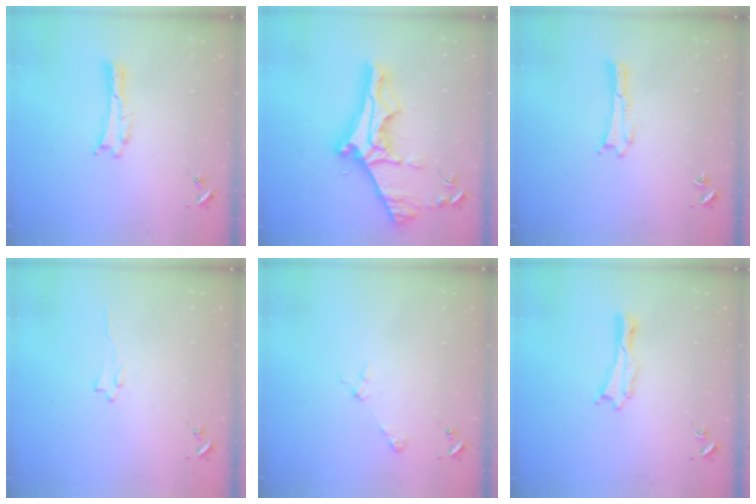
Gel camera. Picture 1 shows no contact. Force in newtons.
{"total": 11.8, "press": 11.7, "slide": 1.4}
{"total": 0.0}
{"total": 0.6, "press": 0.6, "slide": 0.1}
{"total": 2.9, "press": 2.9, "slide": 0.3}
{"total": 0.0}